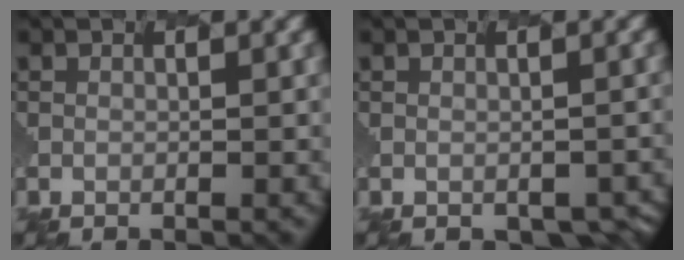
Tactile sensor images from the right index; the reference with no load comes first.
{"total": 4.1, "force": [-2.3, 2.3, 2.5], "torque": [-0.024, 0.001, 0.009]}